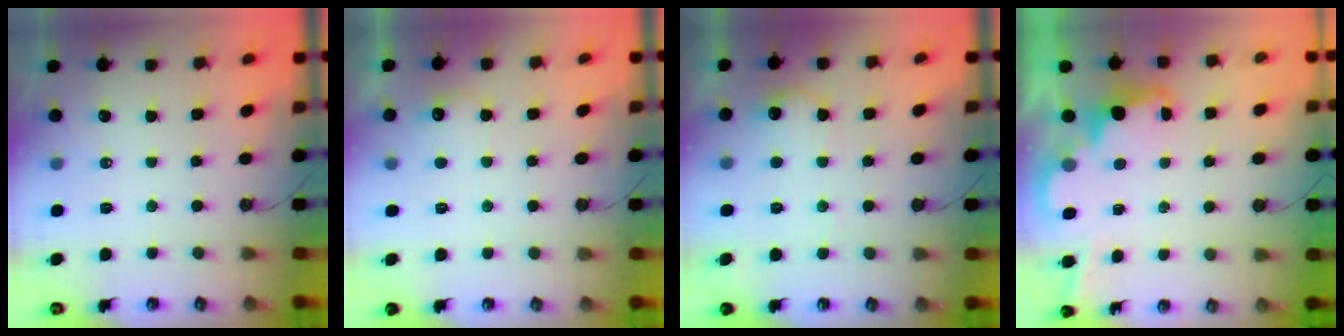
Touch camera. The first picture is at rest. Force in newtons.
{"total": 6.0, "press": 5.9, "slide": 1.3}
{"total": 8.2, "press": 8.1, "slide": 0.5}
{"total": 2.3, "press": 2.3, "slide": 0.5}